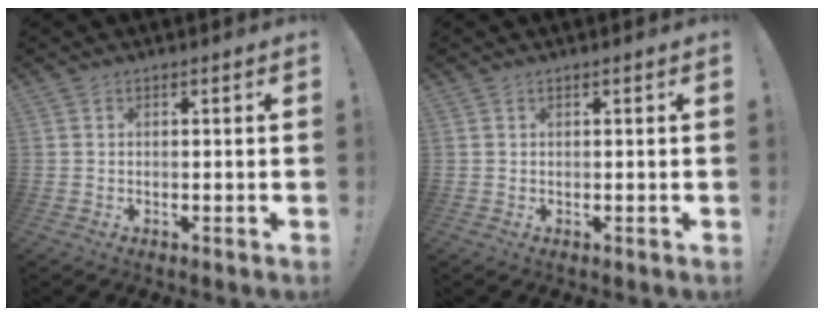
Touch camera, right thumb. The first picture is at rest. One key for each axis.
{"total": 0.0}